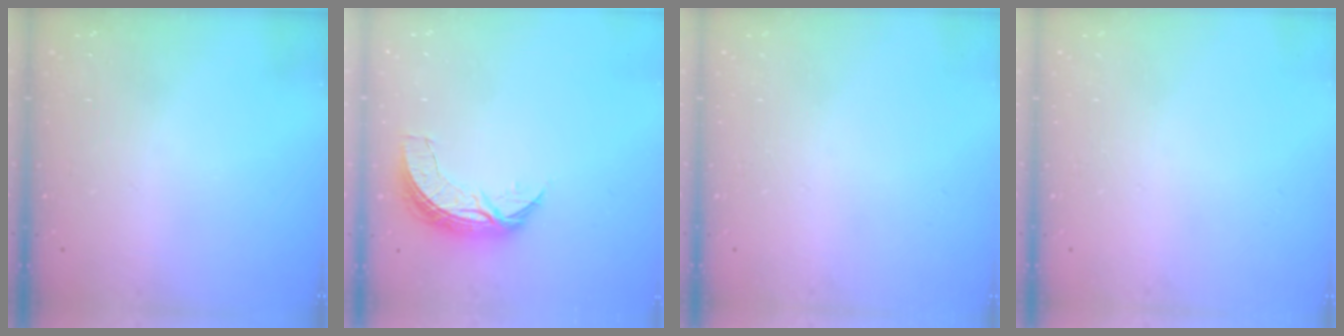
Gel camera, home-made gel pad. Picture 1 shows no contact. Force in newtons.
{"total": 7.4, "press": 7.4, "slide": 0.5}
{"total": 0.0}
{"total": 0.0}